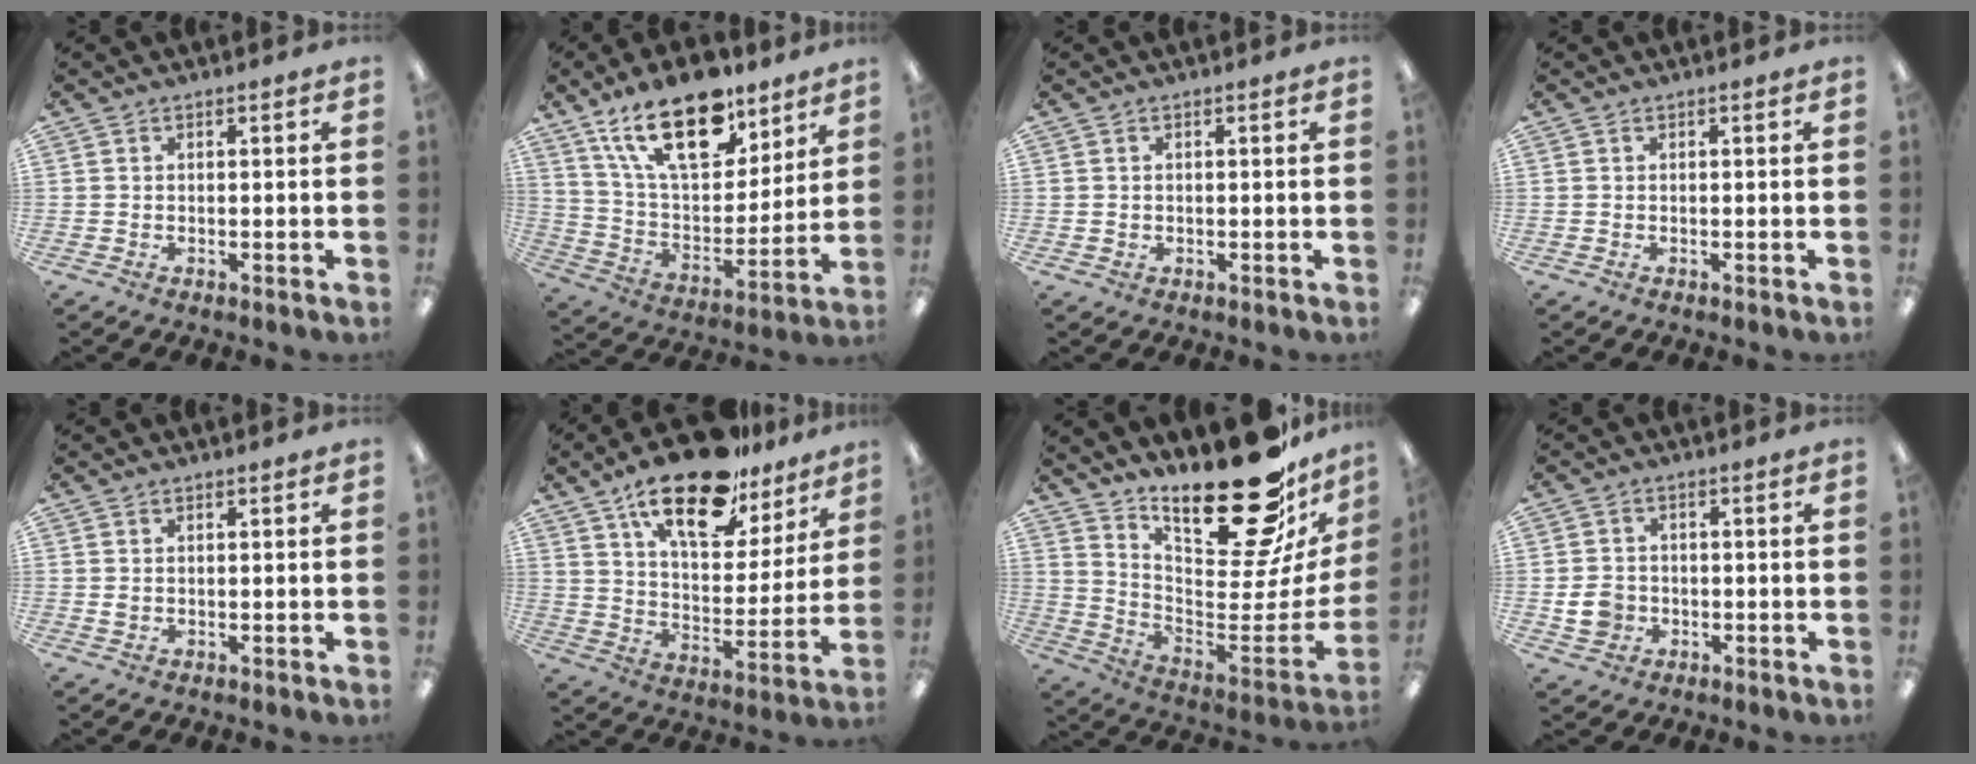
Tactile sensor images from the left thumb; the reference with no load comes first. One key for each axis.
{"total": 22.5, "fx": 14.3, "fy": 10.7, "fz": 13.7, "tx": -0.245, "ty": -0.070, "tz": 0.250}
{"total": 0.8, "fx": 0.2, "fy": 0.7, "fz": 0.0, "tx": -0.001, "ty": 0.005, "tz": 0.002}
{"total": 0.0}
{"total": 1.0, "fx": 0.5, "fy": 0.8, "fz": 0.4, "tx": -0.002, "ty": 0.001, "tz": 0.006}
{"total": 21.3, "fx": 14.8, "fy": 8.9, "fz": 12.5, "tx": -0.200, "ty": -0.083, "tz": 0.252}
{"total": 27.1, "fx": 20.5, "fy": 7.6, "fz": 16.0, "tx": -0.216, "ty": -0.159, "tz": 0.340}
{"total": 5.3, "fx": -1.1, "fy": 4.6, "fz": 2.3, "tx": -0.029, "ty": 0.003, "tz": -0.021}